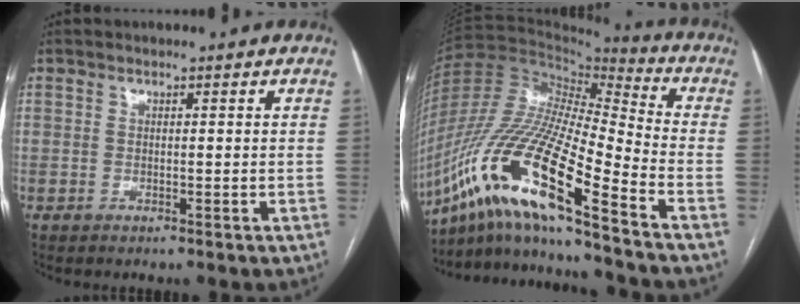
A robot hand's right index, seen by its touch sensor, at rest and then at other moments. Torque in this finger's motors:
{"motor_torque": [2.14, 0.00, 0.73, 0.19]}